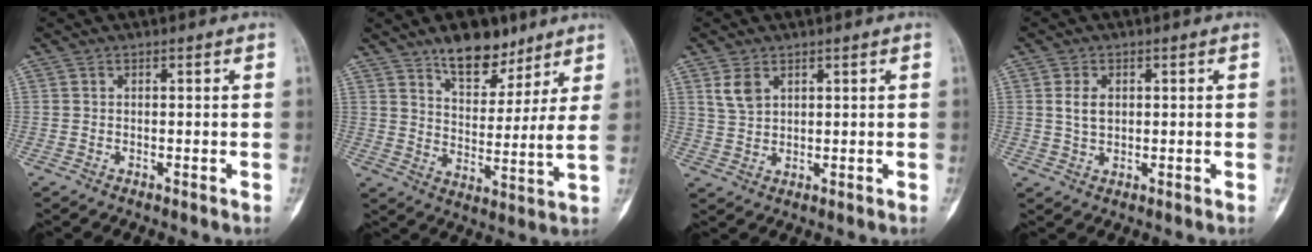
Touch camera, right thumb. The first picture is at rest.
{"total": 12.2, "force": [8.6, 5.1, 7.0], "torque": [-0.076, -0.061, 0.140]}
{"total": 4.2, "force": [2.1, 2.6, 2.5], "torque": [-0.046, -0.006, 0.051]}
{"total": 3.6, "force": [0.8, 2.4, 2.6], "torque": [-0.041, -0.003, 0.018]}